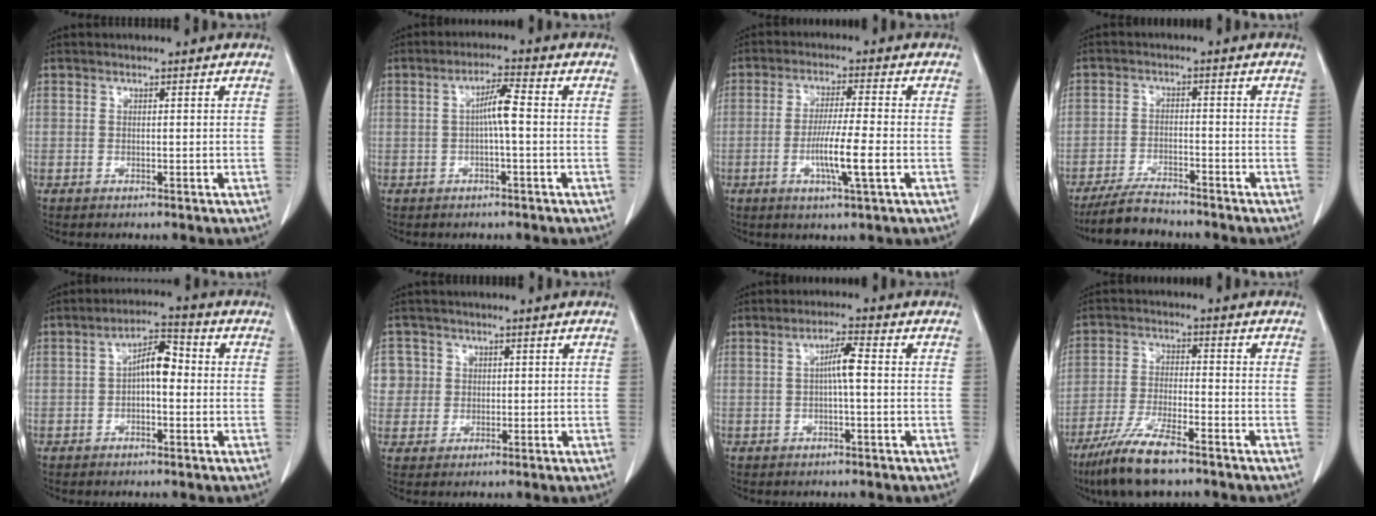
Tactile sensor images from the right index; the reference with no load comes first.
{"total": 4.2, "force": [-0.1, 0.2, 4.2], "torque": [-0.074, 0.008, -0.001]}
{"total": 7.6, "force": [-2.0, -0.2, 7.3], "torque": [-0.132, -0.012, -0.039]}
{"total": 5.9, "force": [-5.4, 1.4, 2.0], "torque": [-0.041, -0.014, -0.098]}
{"total": 5.5, "force": [0.0, 2.2, 5.0], "torque": [-0.087, 0.026, -0.005]}
{"total": 5.0, "force": [1.2, 4.8, 0.0], "torque": [0.014, 0.014, 0.026]}
{"total": 3.7, "force": [0.1, 0.2, 3.7], "torque": [-0.067, 0.006, 0.002]}
{"total": 9.9, "force": [-7.2, 1.6, 6.7], "torque": [-0.131, -0.024, -0.130]}